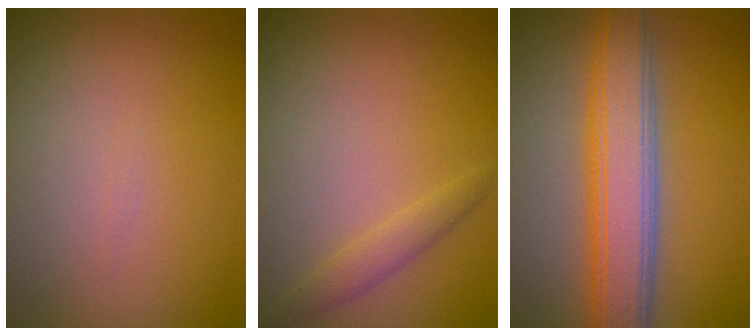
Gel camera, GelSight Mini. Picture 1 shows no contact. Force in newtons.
{"total": 1.5, "press": 1.5, "slide": 0.0}
{"total": 6.1, "press": 6.1, "slide": 0.4}